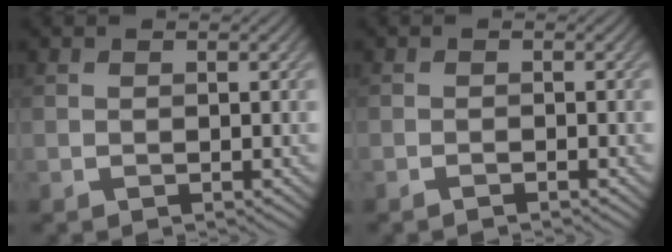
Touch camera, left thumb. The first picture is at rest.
{"total": 0.7, "force": [-0.6, 0.0, 0.4], "torque": [-0.006, 0.001, -0.012]}